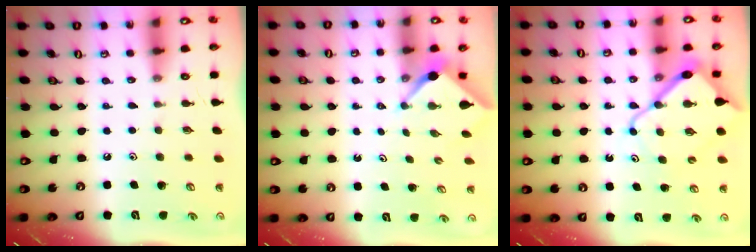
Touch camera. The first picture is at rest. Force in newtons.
{"total": 2.4, "press": 2.4, "slide": 0.3}
{"total": 12.1, "press": 12.1, "slide": 1.1}